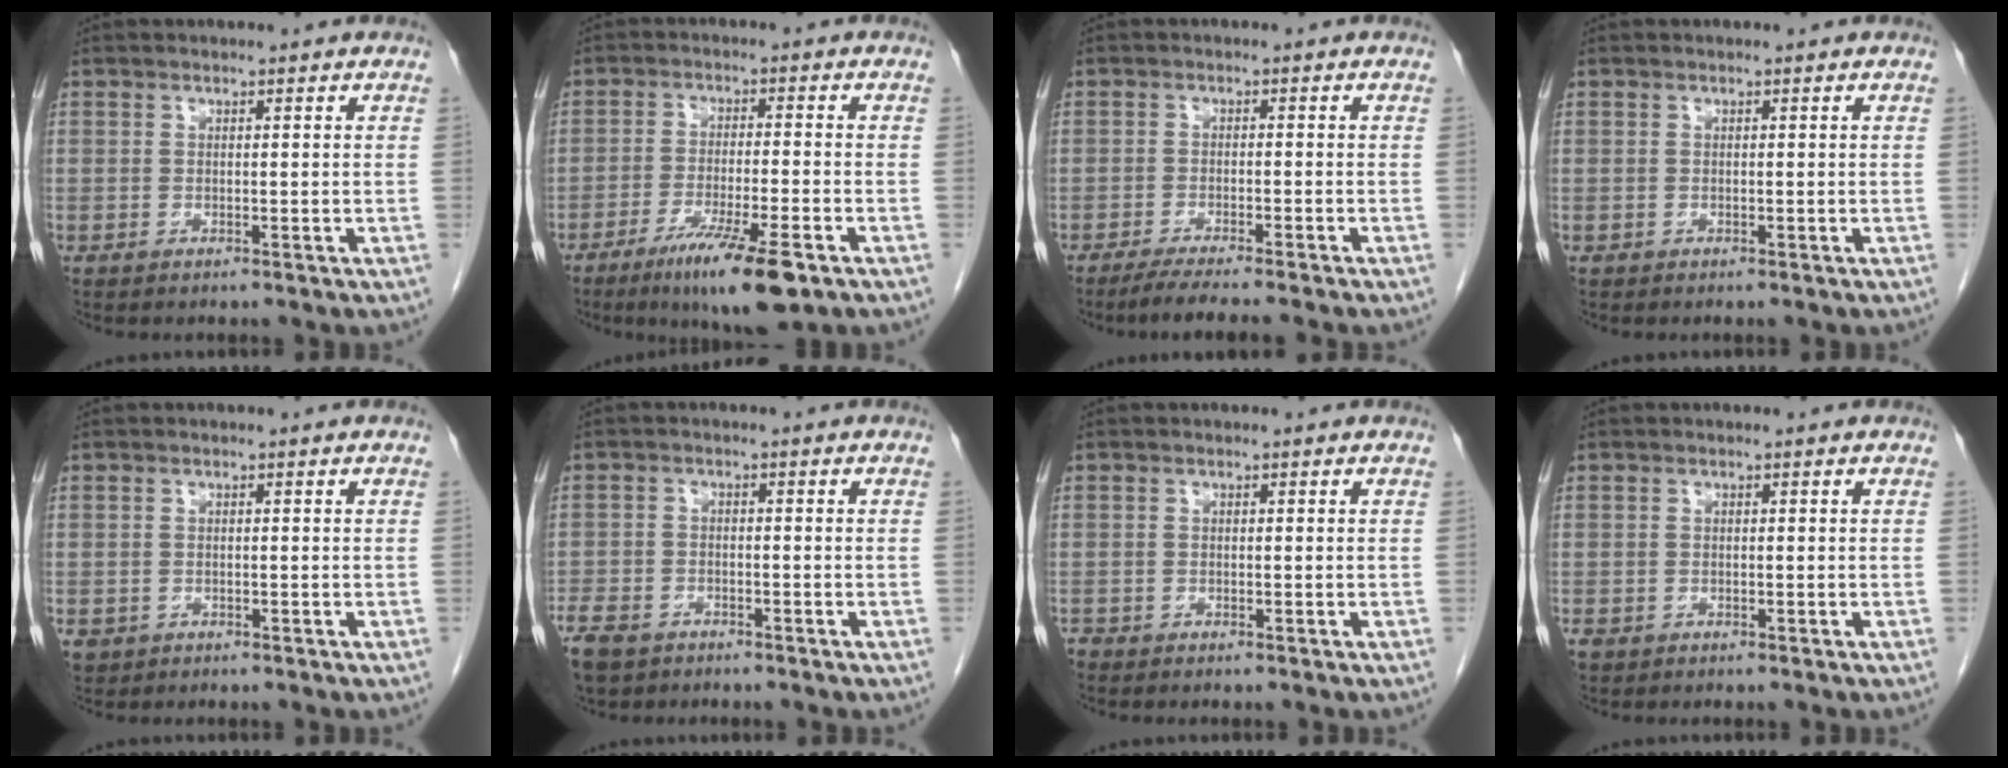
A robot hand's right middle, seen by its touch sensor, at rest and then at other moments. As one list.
[{"total": 10.6, "force": [-6.4, 0.8, 8.4], "torque": [-0.143, -0.025, -0.102]}, {"total": 6.4, "force": [-5.4, -0.6, 3.4], "torque": [-0.043, -0.017, -0.087]}, {"total": 0.0}, {"total": 2.0, "force": [-1.0, 1.7, 0.4], "torque": [-0.007, 0.003, -0.013]}, {"total": 7.2, "force": [-5.2, 4.2, 2.7], "torque": [-0.061, -0.004, -0.090]}, {"total": 1.0, "force": [-0.8, 0.6, 0.1], "torque": [-0.005, 0.000, -0.015]}, {"total": 1.1, "force": [-0.6, 0.9, 0.3], "torque": [-0.010, 0.002, -0.008]}]